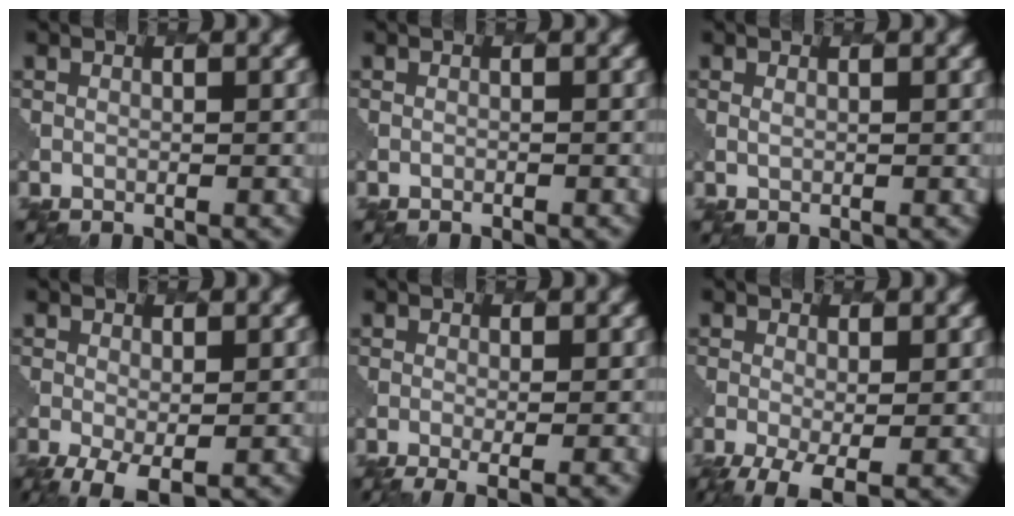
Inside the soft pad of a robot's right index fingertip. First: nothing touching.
{"total": 0.7, "force": [-0.6, 0.2, -0.1], "torque": [0.010, 0.001, -0.005]}
{"total": 0.6, "force": [0.6, 0.0, 0.0], "torque": [0.000, -0.001, 0.009]}
{"total": 3.7, "force": [-1.5, 1.6, 3.0], "torque": [-0.058, -0.007, -0.024]}
{"total": 3.3, "force": [-1.1, 0.9, 2.9], "torque": [-0.040, -0.002, -0.013]}
{"total": 4.5, "force": [-2.0, 1.7, 3.7], "torque": [-0.073, -0.007, -0.036]}